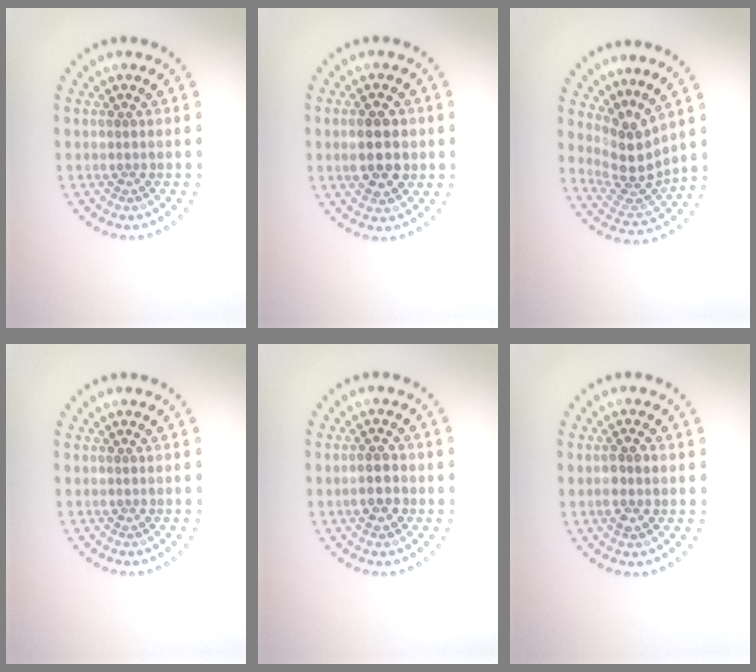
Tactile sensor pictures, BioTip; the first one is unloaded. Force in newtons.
{"total": 4.5, "press": 4.5, "slide": 0.1}
{"total": 3.8, "press": 2.9, "slide": 2.5}
{"total": 0.0}
{"total": 2.3, "press": 2.3, "slide": 0.5}
{"total": 1.9, "press": 1.8, "slide": 0.5}